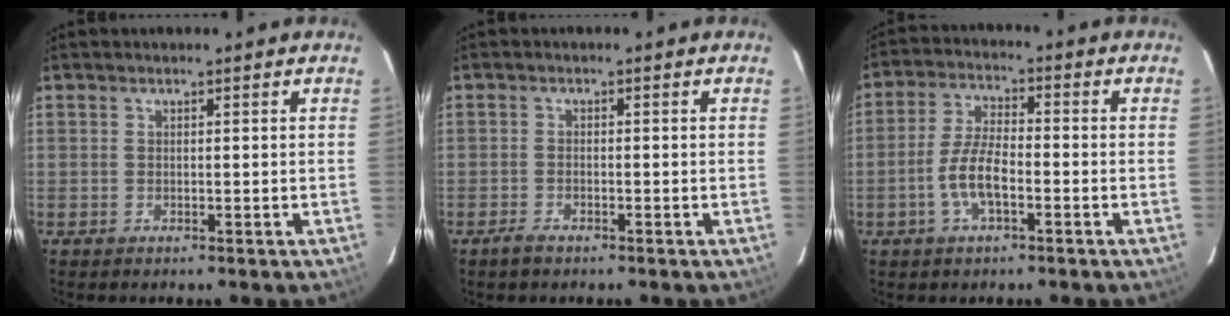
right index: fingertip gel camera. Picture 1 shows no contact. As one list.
[{"total": 2.2, "force": [-1.7, 0.8, 1.1], "torque": [-0.030, -0.002, -0.034]}, {"total": 7.1, "force": [-2.6, 2.4, 6.1], "torque": [-0.129, 0.006, -0.051]}]